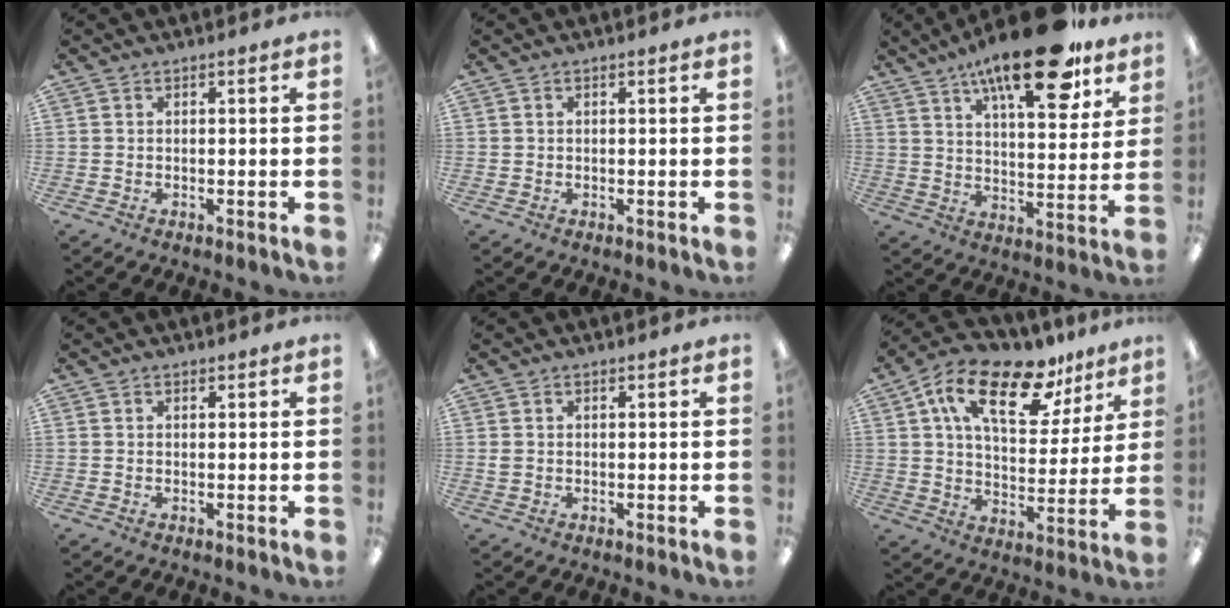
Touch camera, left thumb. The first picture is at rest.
{"total": 0.0}
{"total": 20.5, "force": [13.5, 6.7, 14.0], "torque": [-0.216, -0.069, 0.216]}
{"total": 0.5, "force": [0.4, 0.2, 0.2], "torque": [0.004, -0.003, 0.006]}
{"total": 1.4, "force": [0.4, 1.1, 0.8], "torque": [-0.018, 0.005, 0.007]}
{"total": 19.5, "force": [11.2, 9.0, 13.2], "torque": [-0.224, -0.042, 0.191]}